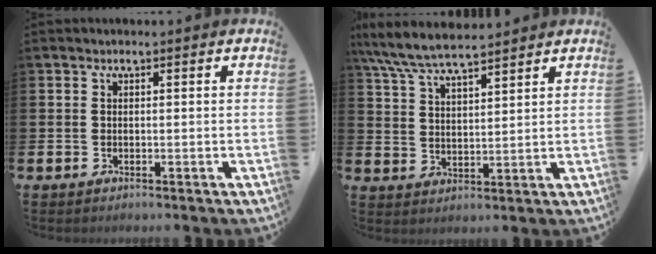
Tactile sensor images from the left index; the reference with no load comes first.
{"total": 7.2, "force": [6.7, 0.9, 2.4], "torque": [-0.073, -0.027, 0.122]}